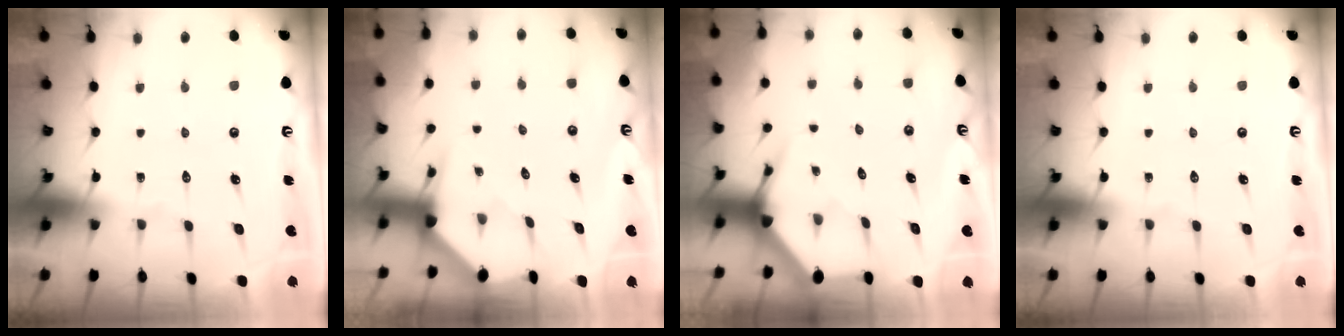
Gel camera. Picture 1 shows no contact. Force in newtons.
{"total": 3.3, "press": 3.3, "slide": 0.3}
{"total": 3.7, "press": 3.7, "slide": 0.5}
{"total": 0.0}